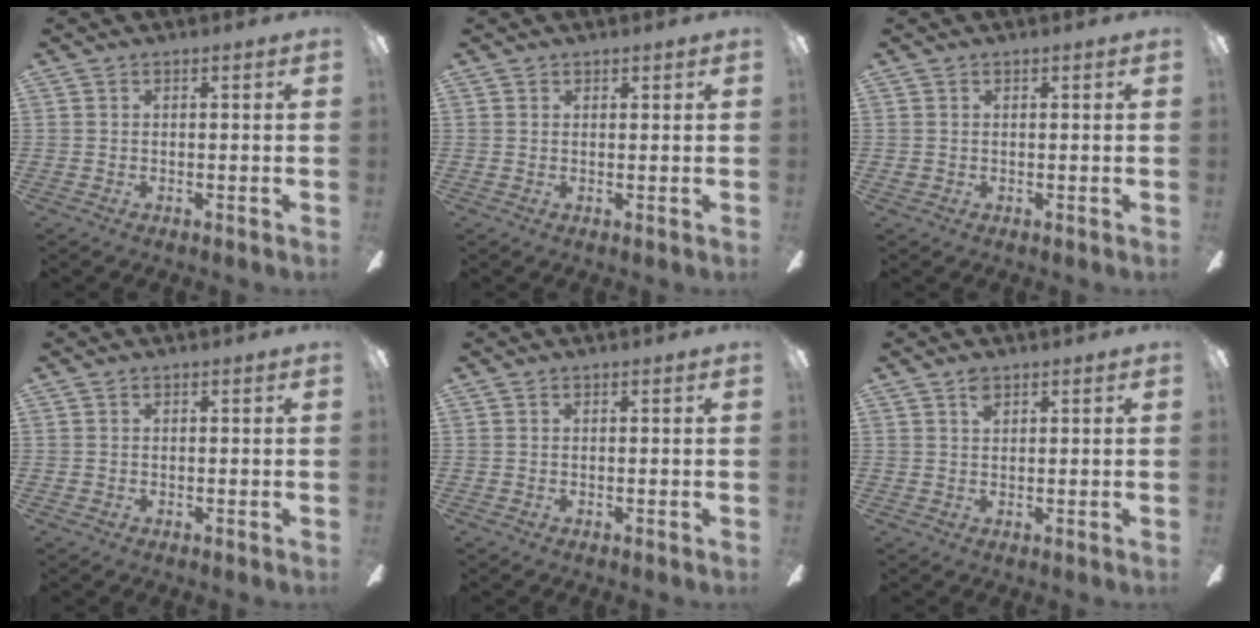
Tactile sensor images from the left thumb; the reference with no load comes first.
{"total": 1.1, "force": [0.9, 0.7, 0.0], "torque": [0.009, -0.002, 0.015]}
{"total": 1.0, "force": [0.4, 0.9, 0.0], "torque": [0.000, 0.006, 0.006]}
{"total": 0.5, "force": [0.0, 0.5, 0.0], "torque": [0.002, 0.005, -0.001]}
{"total": 0.0}
{"total": 2.2, "force": [1.5, 1.1, 1.1], "torque": [-0.017, -0.003, 0.026]}